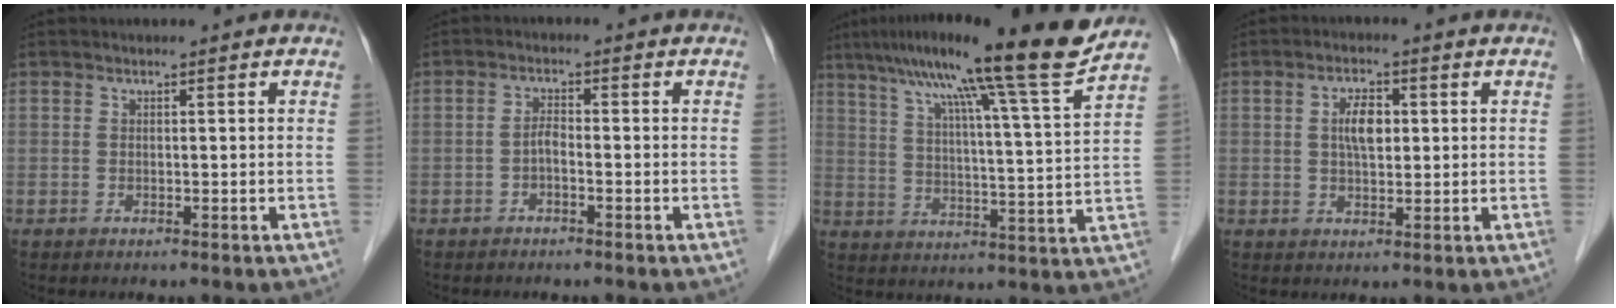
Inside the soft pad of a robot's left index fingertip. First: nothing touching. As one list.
[{"total": 1.8, "force": [-0.8, 0.6, 1.5], "torque": [-0.031, 0.006, -0.017]}, {"total": 19.1, "force": [14.7, -2.5, 11.8], "torque": [-0.185, -0.008, 0.204]}, {"total": 4.1, "force": [0.8, 1.9, 3.5], "torque": [-0.076, 0.009, 0.013]}]